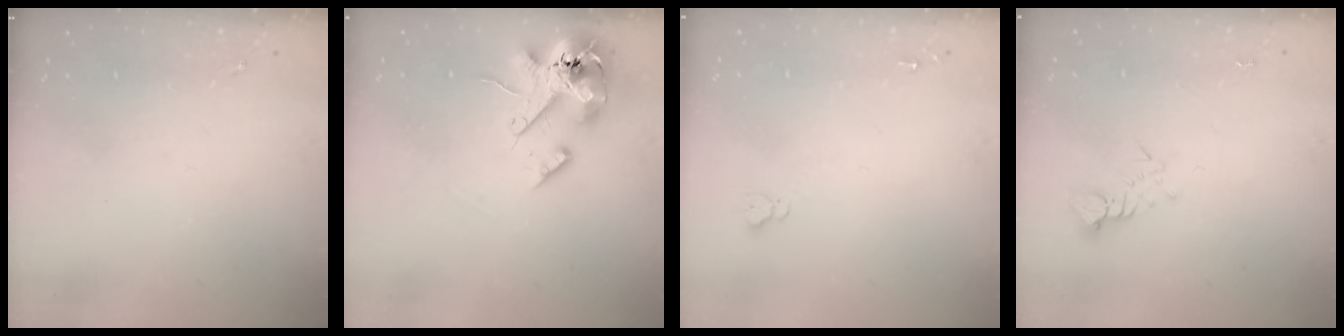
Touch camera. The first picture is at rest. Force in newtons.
{"total": 16.8, "press": 16.5, "slide": 2.9}
{"total": 3.8, "press": 3.8, "slide": 0.3}
{"total": 3.1, "press": 3.1, "slide": 0.2}